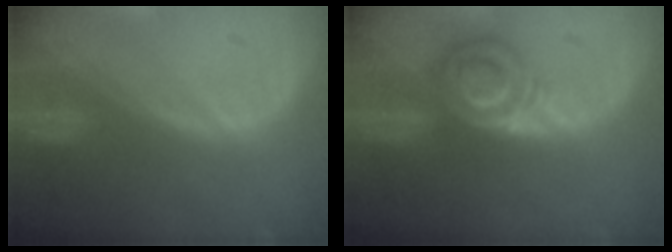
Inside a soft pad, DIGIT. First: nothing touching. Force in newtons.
{"total": 5.9, "press": 5.8, "slide": 0.8}